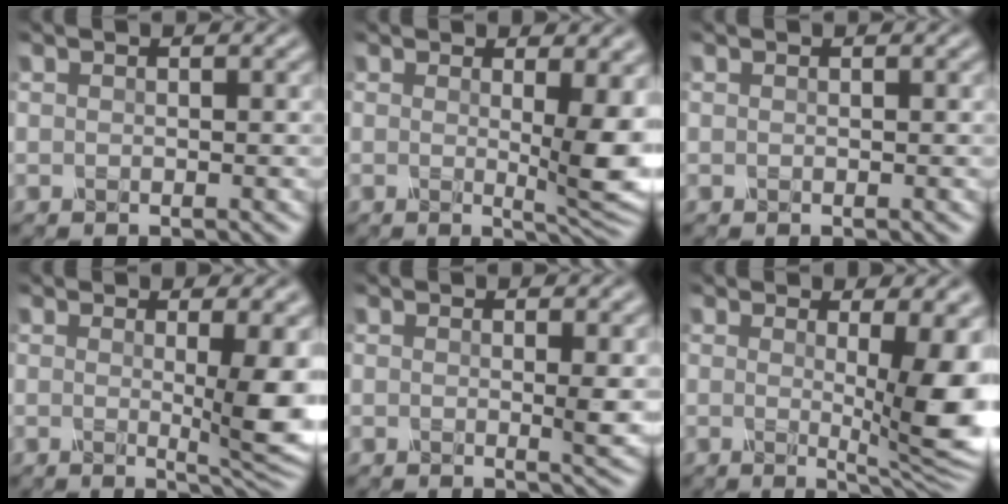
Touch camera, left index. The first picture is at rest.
{"total": 5.3, "force": [0.9, 1.3, 5.1], "torque": [-0.070, -0.010, 0.015]}
{"total": 0.0}
{"total": 5.2, "force": [0.5, 1.0, 5.1], "torque": [-0.067, -0.011, 0.008]}
{"total": 1.3, "force": [0.6, 0.0, 1.2], "torque": [-0.016, -0.007, 0.008]}
{"total": 7.4, "force": [0.7, 1.8, 7.1], "torque": [-0.095, -0.012, 0.012]}